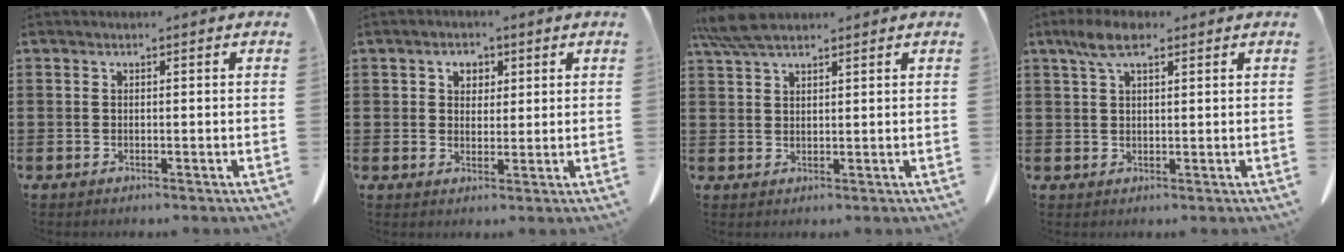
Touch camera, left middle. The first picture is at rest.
{"total": 2.9, "force": [1.3, 2.3, 1.2], "torque": [-0.025, 0.006, 0.020]}
{"total": 5.4, "force": [4.2, 1.2, 3.2], "torque": [-0.072, -0.003, 0.080]}
{"total": 5.1, "force": [2.8, 1.8, 3.8], "torque": [-0.081, 0.005, 0.051]}